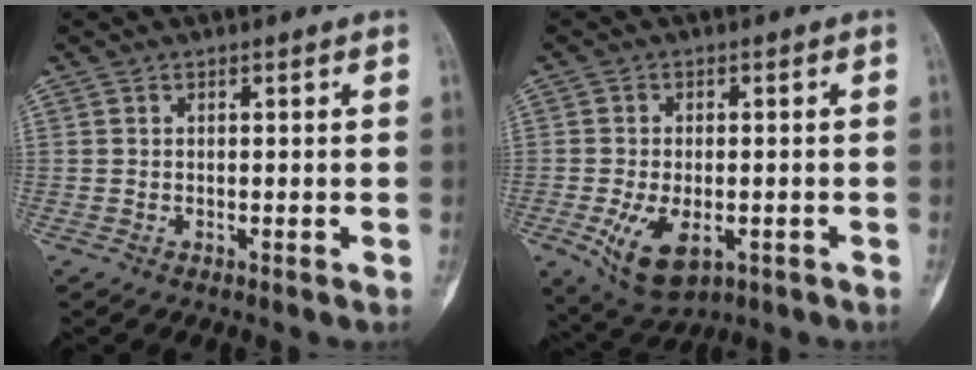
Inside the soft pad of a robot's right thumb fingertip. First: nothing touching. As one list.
[{"total": 9.3, "force": [-3.0, 5.2, 7.1], "torque": [-0.121, -0.003, -0.038]}]